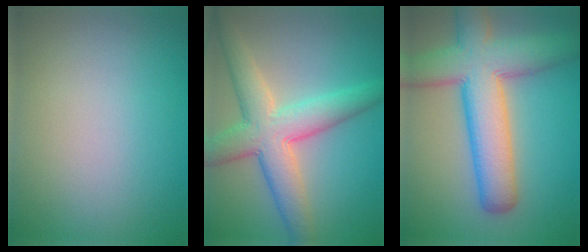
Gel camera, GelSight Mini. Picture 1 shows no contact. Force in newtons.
{"total": 7.0, "press": 7.0, "slide": 0.2}
{"total": 9.6, "press": 9.6, "slide": 0.4}